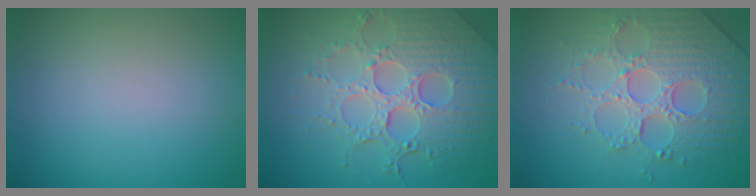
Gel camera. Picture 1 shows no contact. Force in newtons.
{"total": 7.6, "press": 5.6, "slide": 5.1}
{"total": 5.1, "press": 4.9, "slide": 1.2}